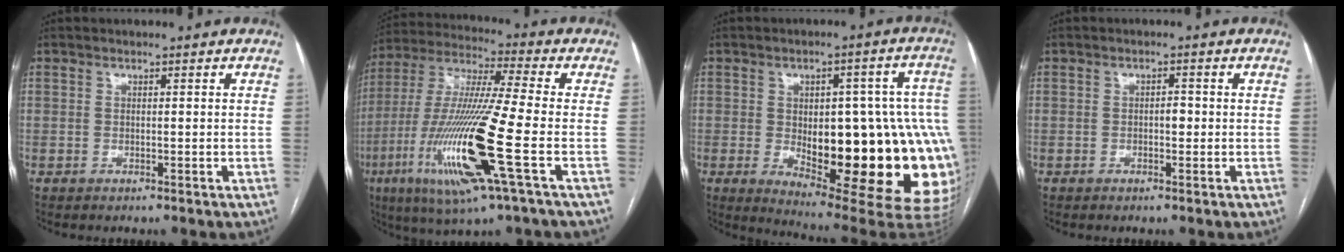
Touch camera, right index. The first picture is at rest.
{"total": 20.0, "force": [-6.2, 0.4, 19.0], "torque": [-0.413, -0.029, -0.123]}
{"total": 25.2, "force": [-3.3, 8.1, 23.6], "torque": [-0.232, 0.018, -0.016]}
{"total": 1.6, "force": [-0.2, 0.8, 1.4], "torque": [-0.017, 0.003, -0.003]}